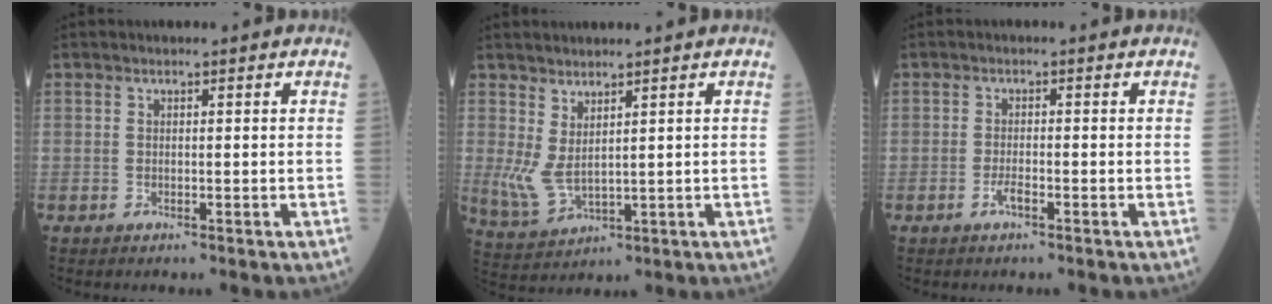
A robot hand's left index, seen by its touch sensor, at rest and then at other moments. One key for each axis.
{"total": 4.8, "fx": 1.5, "fy": 1.9, "fz": 4.2, "tx": -0.112, "ty": -0.003, "tz": 0.049}
{"total": 1.6, "fx": -1.1, "fy": 0.3, "fz": 1.2, "tx": -0.026, "ty": 0.000, "tz": -0.020}